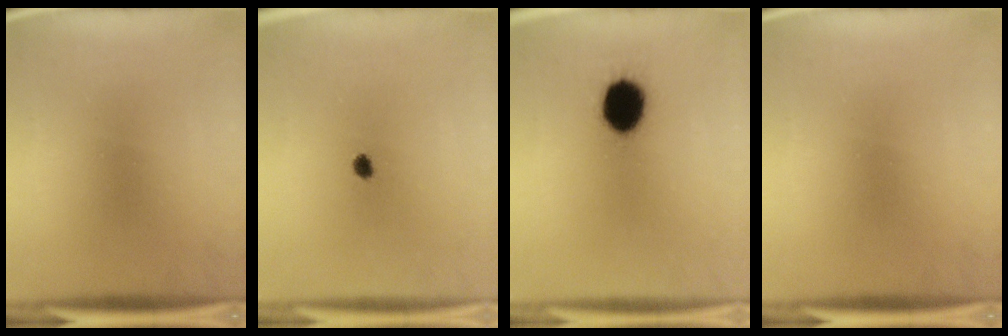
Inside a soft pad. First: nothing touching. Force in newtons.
{"total": 1.8}
{"total": 13.4}
{"total": 0.0}